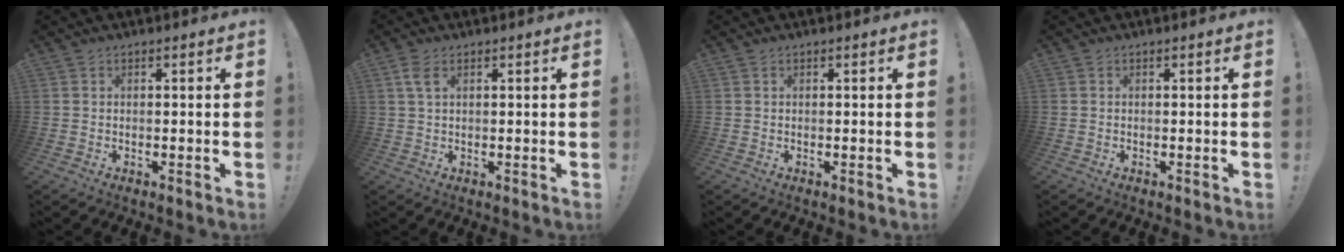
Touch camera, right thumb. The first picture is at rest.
{"total": 3.6, "force": [1.5, 1.6, 2.8], "torque": [-0.053, 0.001, 0.027]}
{"total": 0.0}
{"total": 0.0}